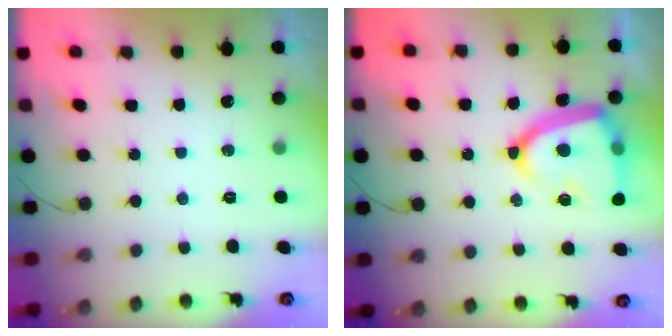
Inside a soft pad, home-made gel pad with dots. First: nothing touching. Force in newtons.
{"total": 18.2, "press": 18.1, "slide": 1.7}